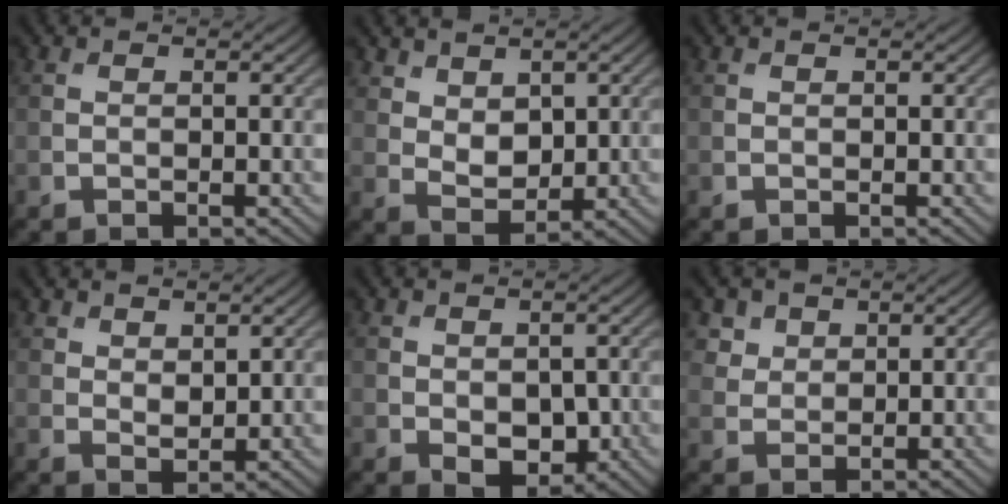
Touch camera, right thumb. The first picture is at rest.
{"total": 4.4, "force": [2.3, 2.9, 2.3], "torque": [-0.056, -0.011, 0.043]}
{"total": 0.0}
{"total": 2.8, "force": [2.0, 1.5, 1.3], "torque": [-0.028, -0.006, 0.041]}
{"total": 3.8, "force": [-0.4, 2.7, 2.7], "torque": [-0.046, -0.015, -0.002]}
{"total": 3.3, "force": [2.1, 2.5, 0.8], "torque": [-0.031, -0.015, 0.055]}